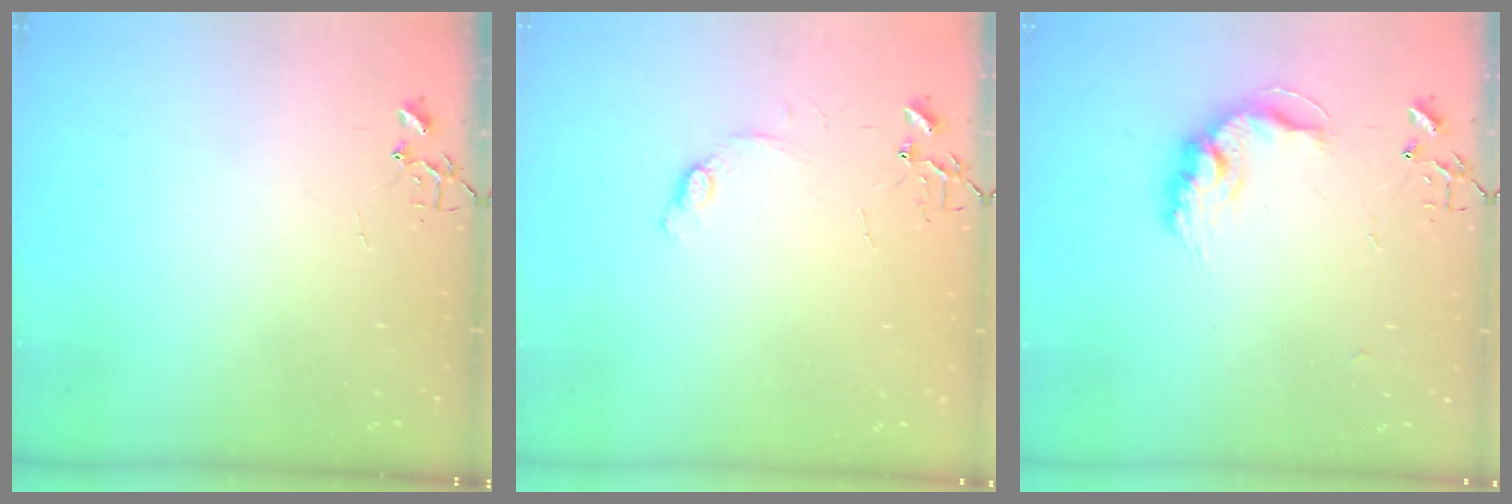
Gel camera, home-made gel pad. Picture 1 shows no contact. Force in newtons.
{"total": 7.3, "press": 7.3, "slide": 0.7}
{"total": 13.8, "press": 13.8, "slide": 1.0}